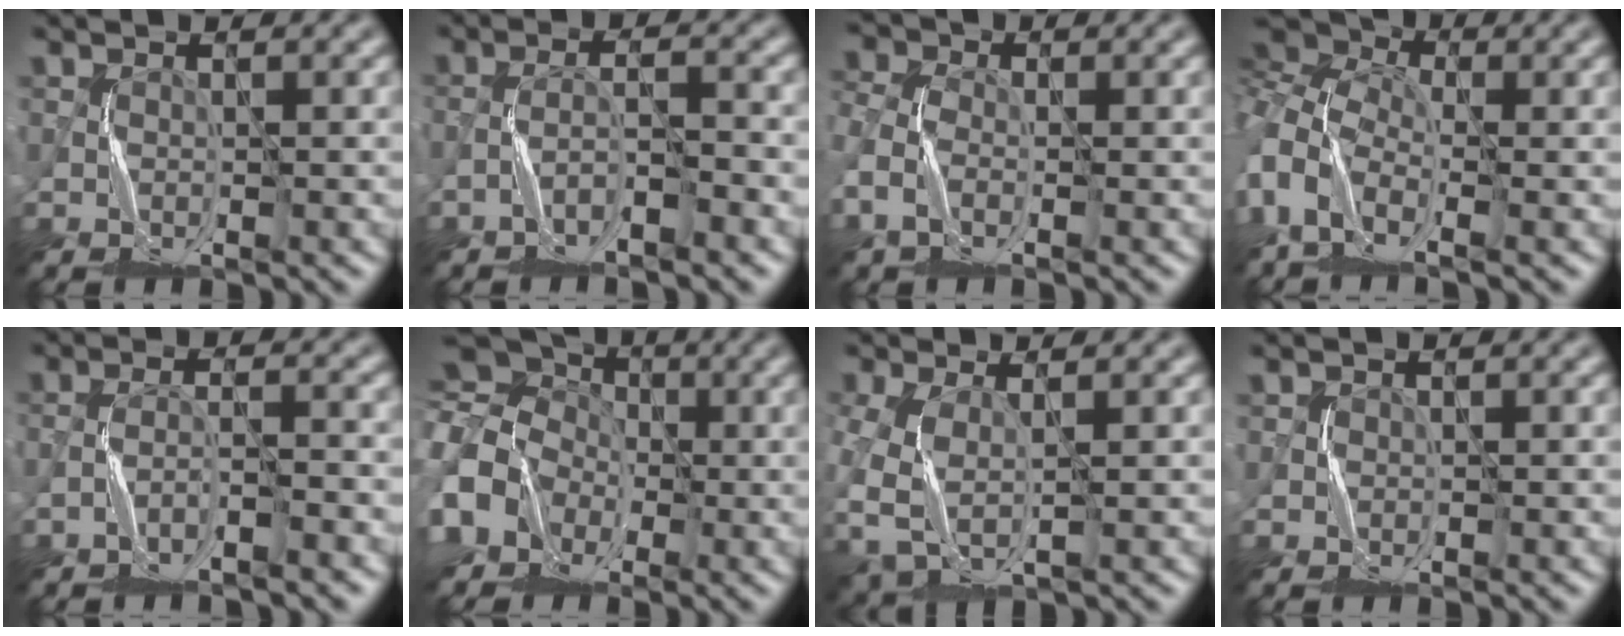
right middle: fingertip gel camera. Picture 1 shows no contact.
{"total": 2.4, "force": [-2.0, 0.1, 1.3], "torque": [-0.022, 0.016, -0.042]}
{"total": 4.8, "force": [-1.6, 3.5, 2.8], "torque": [-0.085, -0.003, -0.034]}
{"total": 9.5, "force": [-2.2, 6.3, 6.8], "torque": [-0.160, -0.001, -0.033]}
{"total": 2.6, "force": [-2.2, 0.2, 1.4], "torque": [-0.021, 0.014, -0.047]}
{"total": 11.7, "force": [-0.9, 10.3, 5.4], "torque": [-0.129, 0.034, -0.063]}
{"total": 4.4, "force": [-1.2, 2.7, 3.2], "torque": [-0.100, -0.011, -0.021]}
{"total": 1.1, "force": [-0.2, 1.0, 0.2], "torque": [-0.002, 0.001, -0.006]}